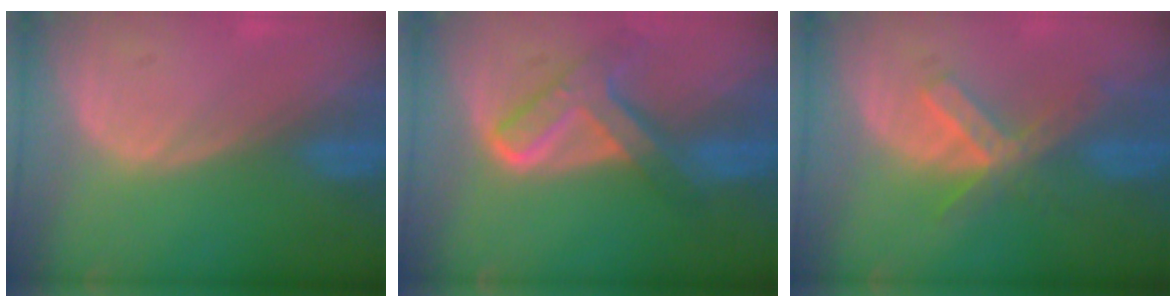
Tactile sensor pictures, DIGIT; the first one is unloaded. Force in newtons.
{"total": 7.8, "press": 6.7, "slide": 4.1}
{"total": 6.0, "press": 5.7, "slide": 1.9}